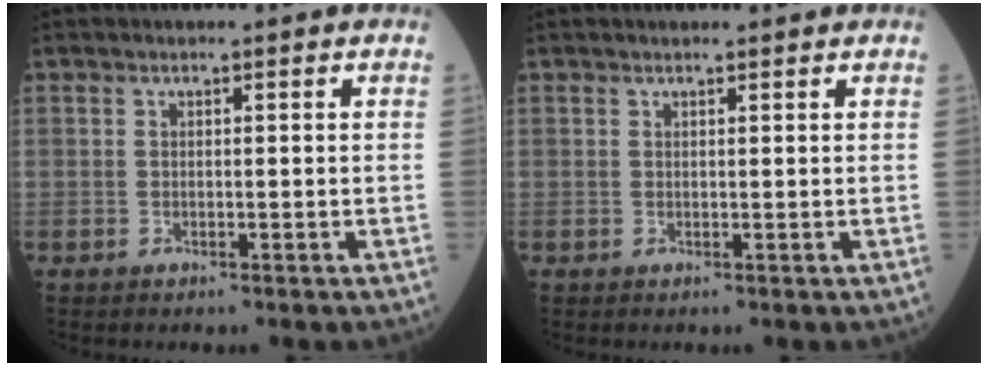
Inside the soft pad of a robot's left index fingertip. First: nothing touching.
{"total": 1.5, "force": [1.4, 0.4, 0.2], "torque": [-0.006, 0.010, 0.017]}